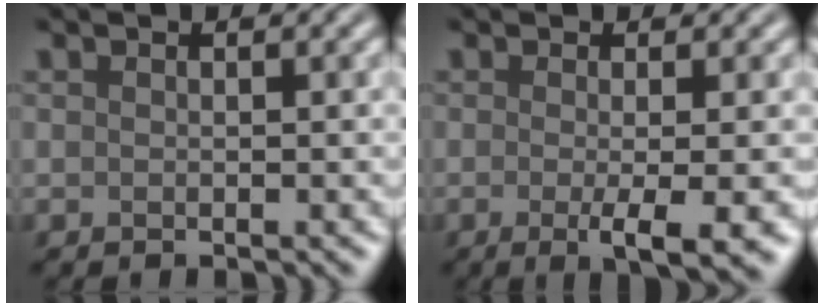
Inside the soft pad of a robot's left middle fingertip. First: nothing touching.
{"total": 3.9, "force": [-1.4, 0.4, 3.6], "torque": [-0.060, -0.003, -0.011]}